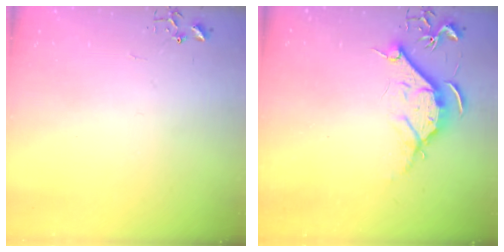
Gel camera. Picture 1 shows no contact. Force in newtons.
{"total": 9.7, "press": 9.7, "slide": 0.7}